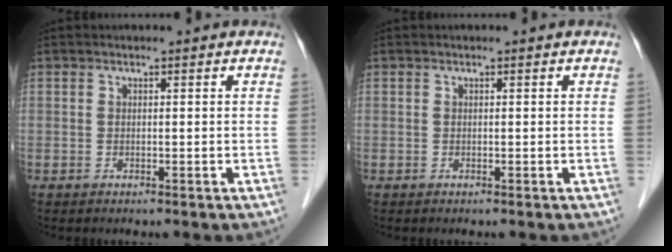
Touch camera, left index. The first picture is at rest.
{"total": 0.0}